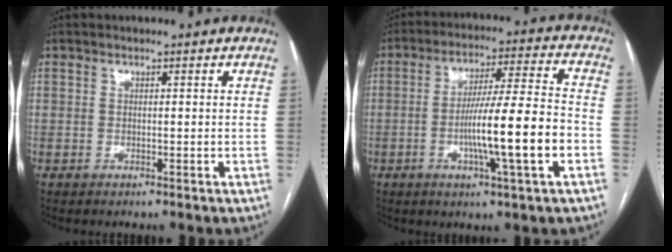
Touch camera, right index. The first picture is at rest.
{"total": 13.5, "force": [-3.6, -0.2, 13.0], "torque": [-0.224, 0.002, -0.062]}